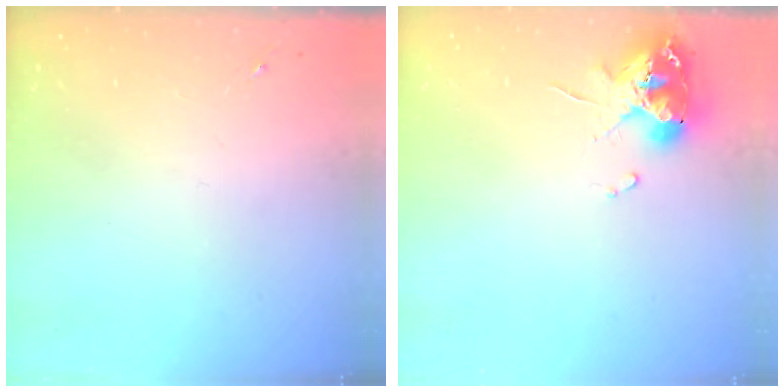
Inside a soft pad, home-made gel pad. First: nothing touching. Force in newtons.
{"total": 11.1, "press": 11.0, "slide": 1.2}